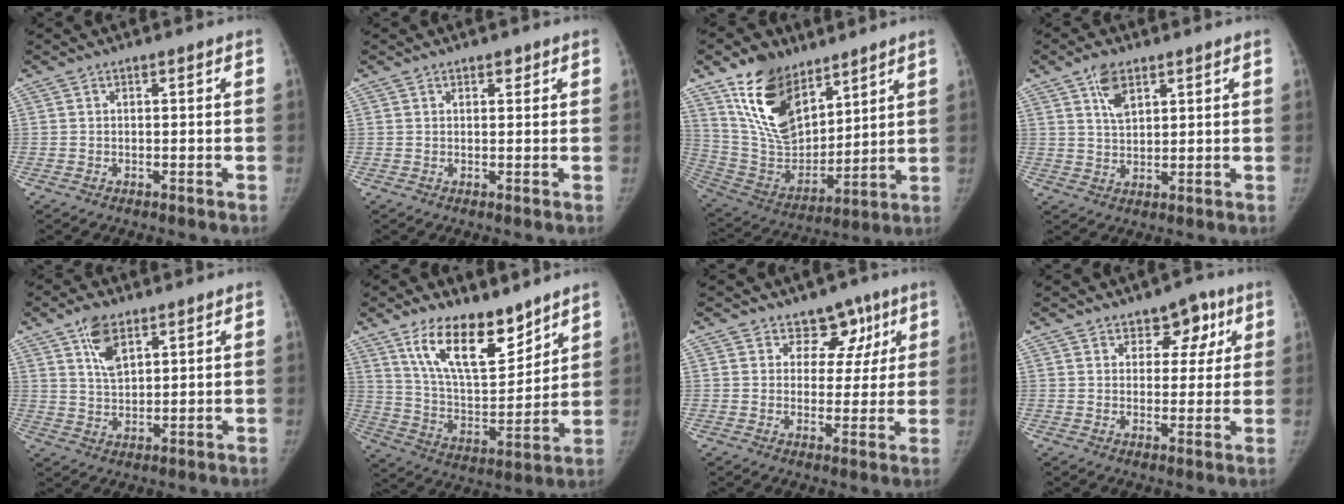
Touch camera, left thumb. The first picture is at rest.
{"total": 1.3, "force": [0.9, 0.7, 0.6], "torque": [0.001, -0.004, 0.011]}
{"total": 18.7, "force": [11.4, 10.4, 10.6], "torque": [-0.148, -0.059, 0.230]}
{"total": 5.4, "force": [3.0, 2.8, 3.5], "torque": [-0.053, -0.013, 0.058]}
{"total": 6.8, "force": [3.9, 3.4, 4.4], "torque": [-0.067, -0.019, 0.074]}
{"total": 16.7, "force": [11.5, 6.8, 10.0], "torque": [-0.128, -0.078, 0.214]}
{"total": 7.1, "force": [4.3, 5.4, 1.9], "torque": [0.025, -0.014, 0.058]}
{"total": 6.7, "force": [3.6, 4.5, 3.4], "torque": [-0.002, -0.013, 0.046]}